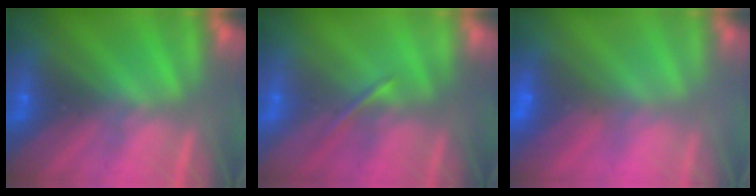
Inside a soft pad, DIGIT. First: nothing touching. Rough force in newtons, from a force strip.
{"total": 1.4}
{"total": 9.1}